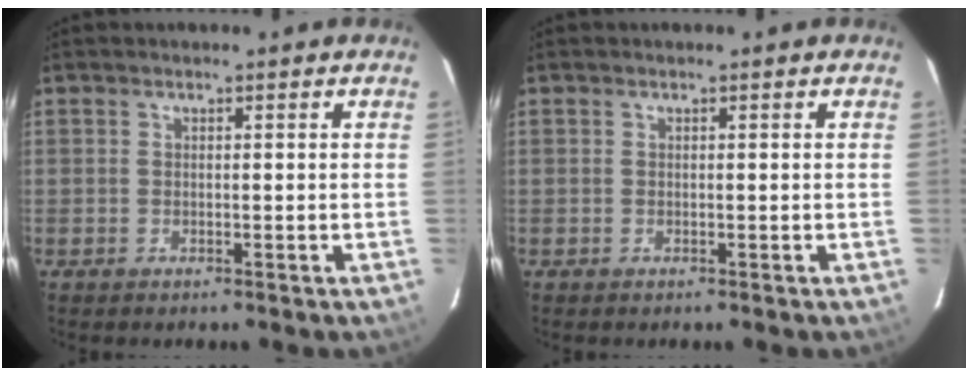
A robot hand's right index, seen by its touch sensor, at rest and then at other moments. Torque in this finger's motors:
{"motor_torque": [0.00, 0.00, -0.02, 0.00]}